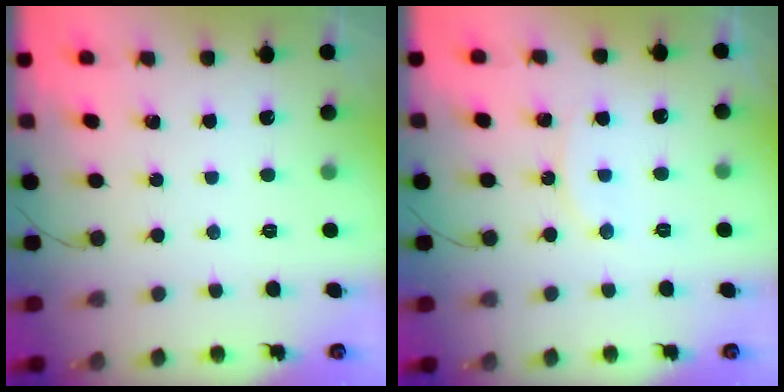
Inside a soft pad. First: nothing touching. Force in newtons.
{"total": 6.3, "press": 6.3, "slide": 0.0}